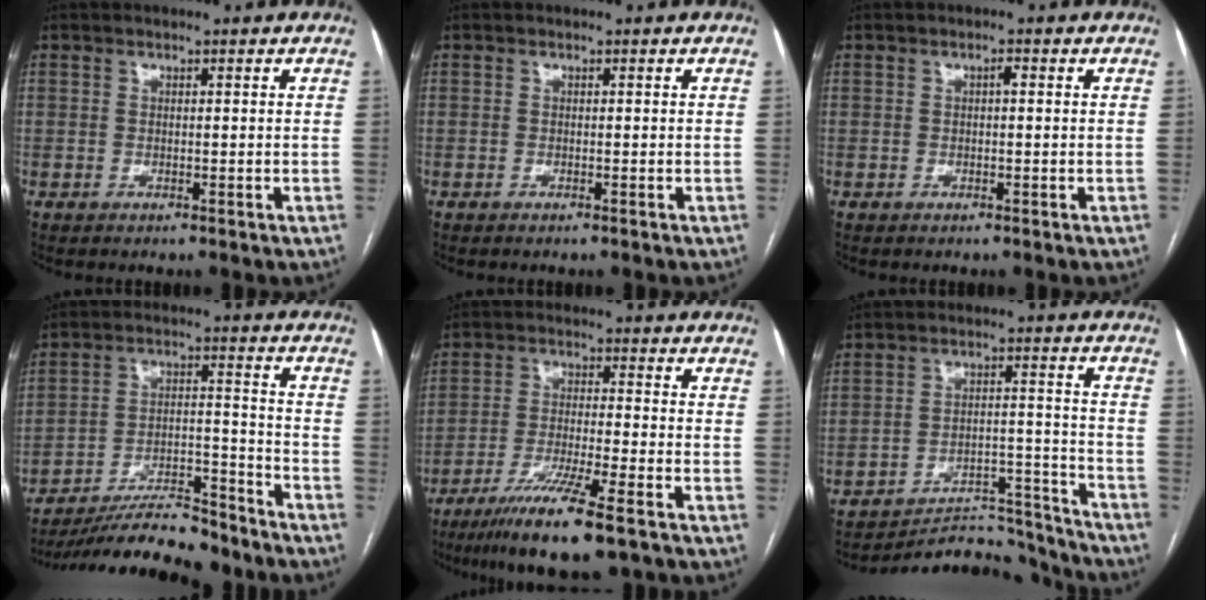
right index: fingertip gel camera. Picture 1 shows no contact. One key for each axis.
{"total": 0.0}
{"total": 0.8, "fx": 0.1, "fy": 0.2, "fz": 0.8, "tx": -0.013, "ty": 0.003, "tz": 0.000}
{"total": 15.9, "fx": -14.3, "fy": 2.7, "fz": 6.2, "tx": -0.110, "ty": 0.015, "tz": -0.234}
{"total": 11.2, "fx": -7.7, "fy": -0.1, "fz": 8.2, "tx": -0.149, "ty": -0.031, "tz": -0.135}
{"total": 14.4, "fx": -14.2, "fy": 2.2, "fz": 0.6, "tx": 0.004, "ty": 0.046, "tz": -0.205}